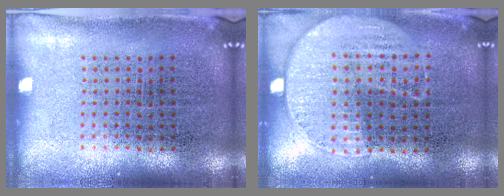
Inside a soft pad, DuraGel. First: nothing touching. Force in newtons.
{"total": 1.2, "press": 1.0, "slide": 0.6}